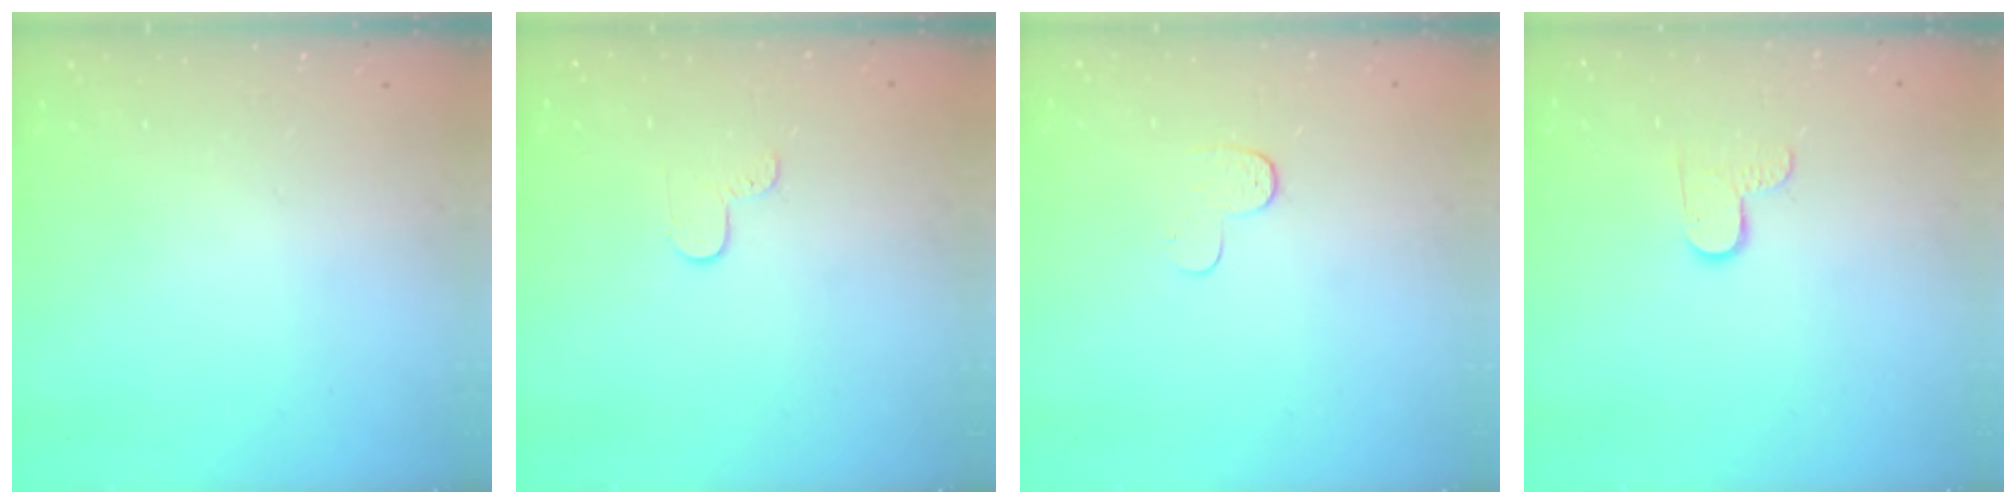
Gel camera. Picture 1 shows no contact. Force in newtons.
{"total": 3.7, "press": 3.6, "slide": 0.3}
{"total": 3.9, "press": 3.8, "slide": 0.4}
{"total": 6.0, "press": 6.0, "slide": 0.4}